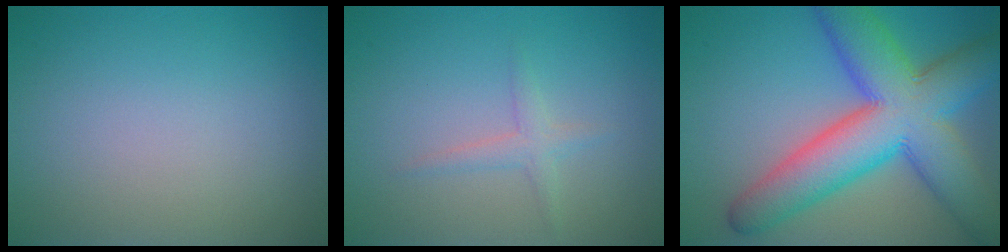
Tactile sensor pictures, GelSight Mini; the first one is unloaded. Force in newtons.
{"total": 1.5, "press": 1.5, "slide": 0.1}
{"total": 12.2, "press": 12.2, "slide": 0.3}